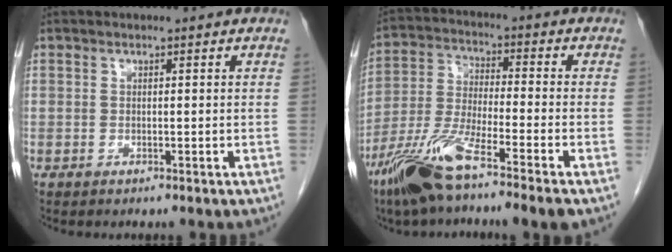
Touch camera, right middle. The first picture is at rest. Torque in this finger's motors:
{"motor_torque": [1.09, -1.04, 0.21, 0.11]}